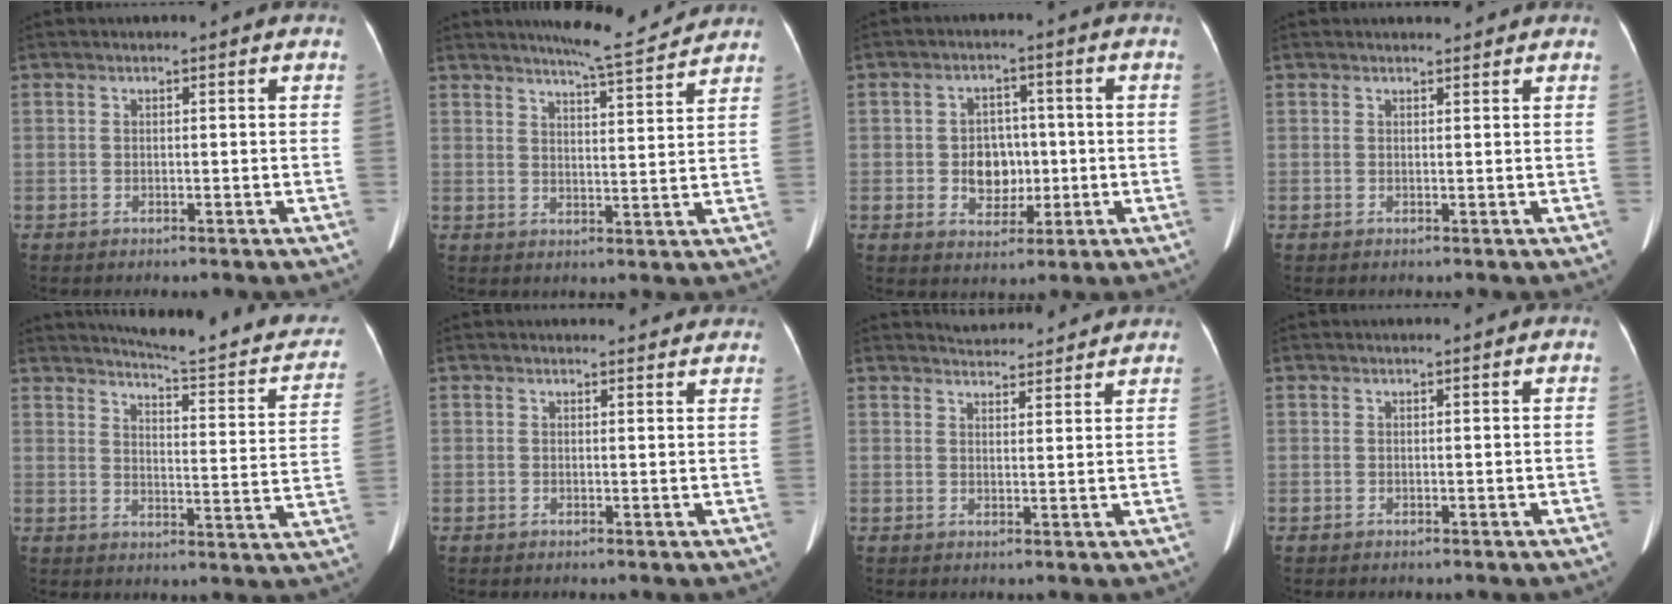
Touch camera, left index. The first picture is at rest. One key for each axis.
{"total": 8.1, "fx": 7.7, "fy": -0.2, "fz": 2.6, "tx": -0.049, "ty": -0.006, "tz": 0.106}
{"total": 5.9, "fx": -0.7, "fy": 4.6, "fz": 3.7, "tx": -0.063, "ty": 0.011, "tz": -0.003}
{"total": 1.3, "fx": 1.2, "fy": 0.7, "fz": 0.0, "tx": -0.002, "ty": 0.008, "tz": 0.015}
{"total": 18.8, "fx": 16.9, "fy": 2.7, "fz": 7.9, "tx": -0.092, "ty": -0.046, "tz": 0.193}
{"total": 3.2, "fx": 2.8, "fy": 1.6, "fz": 0.0, "tx": 0.011, "ty": 0.010, "tz": 0.023}
{"total": 6.6, "fx": 6.5, "fy": 1.1, "fz": 0.9, "tx": -0.014, "ty": 0.019, "tz": 0.079}
{"total": 0.0}